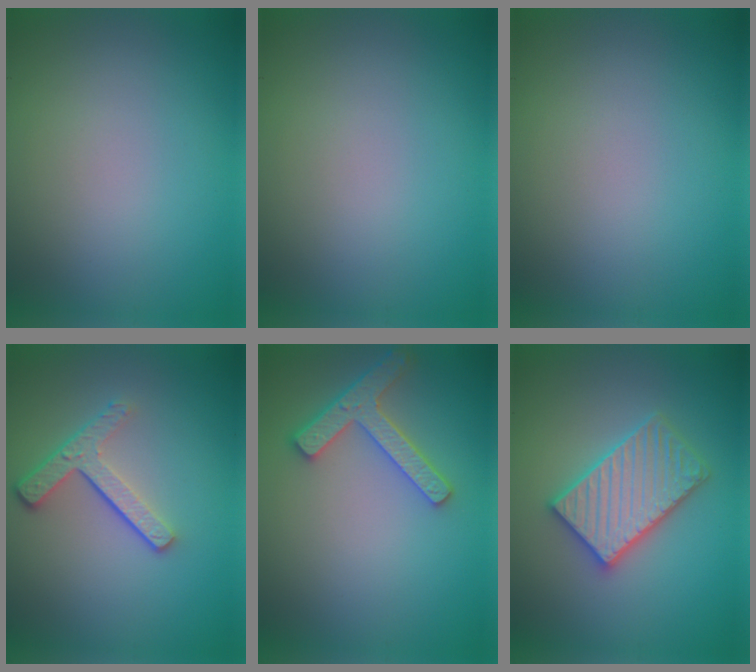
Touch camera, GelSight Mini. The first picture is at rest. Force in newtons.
{"total": 0.0}
{"total": 0.0}
{"total": 3.6, "press": 2.6, "slide": 2.5}
{"total": 3.9, "press": 3.6, "slide": 1.5}
{"total": 5.4, "press": 5.3, "slide": 0.8}